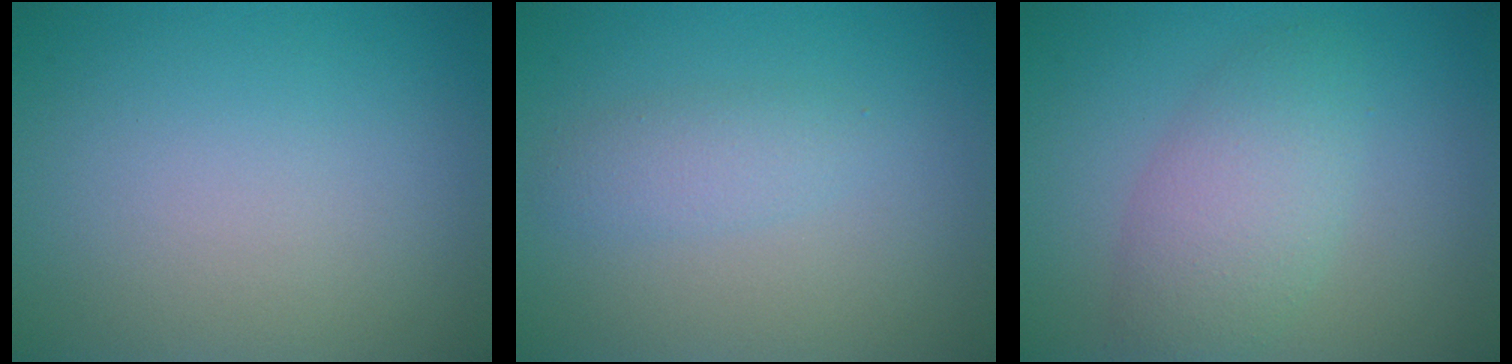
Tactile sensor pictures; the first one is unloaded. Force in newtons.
{"total": 1.8, "press": 1.8, "slide": 0.0}
{"total": 4.2, "press": 4.2, "slide": 0.1}